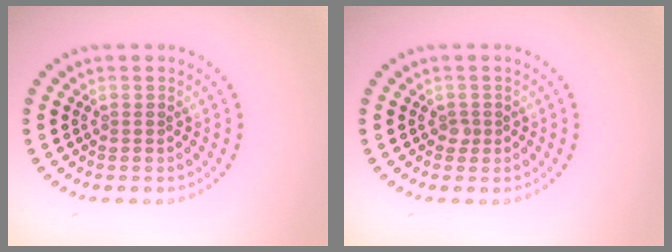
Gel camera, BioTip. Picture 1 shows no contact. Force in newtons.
{"total": 0.8, "press": 0.6, "slide": 0.5}